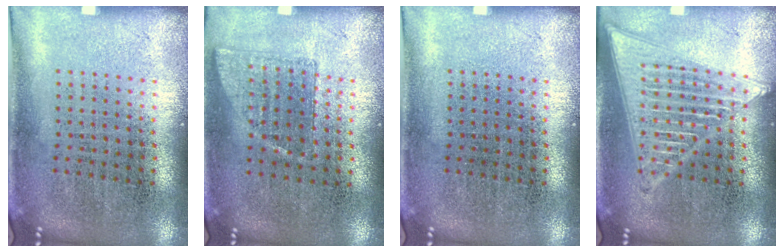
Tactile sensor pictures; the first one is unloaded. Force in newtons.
{"total": 0.7, "press": 0.7, "slide": 0.2}
{"total": 0.0}
{"total": 2.2, "press": 2.2, "slide": 0.3}